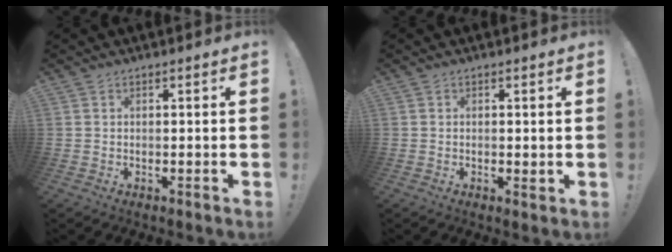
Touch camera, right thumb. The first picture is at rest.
{"total": 0.8, "force": [0.2, 0.4, 0.7], "torque": [-0.004, -0.003, 0.003]}